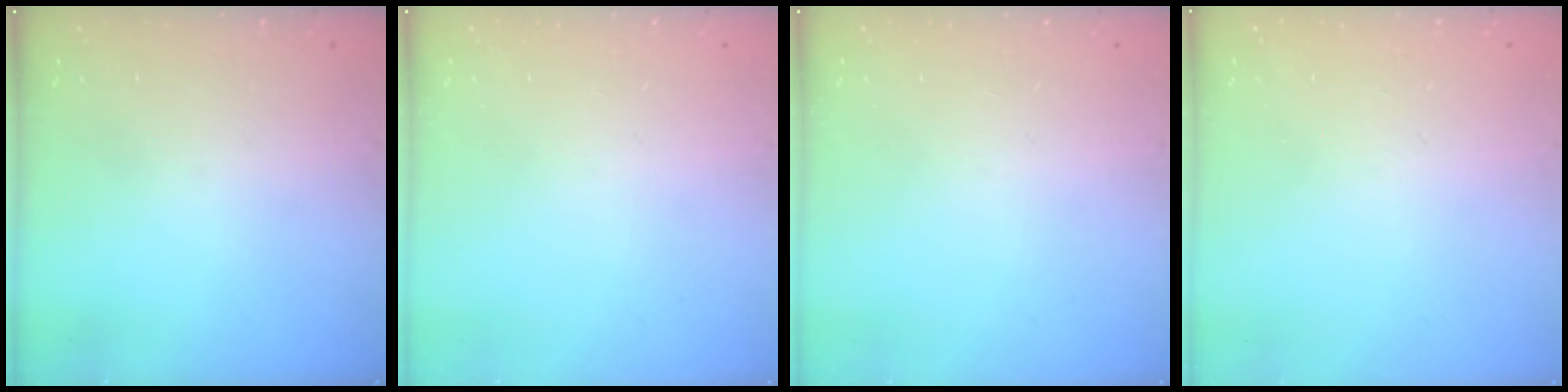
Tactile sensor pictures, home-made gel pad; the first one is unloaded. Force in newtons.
{"total": 0.0}
{"total": 0.0}
{"total": 2.6, "press": 2.6, "slide": 0.2}